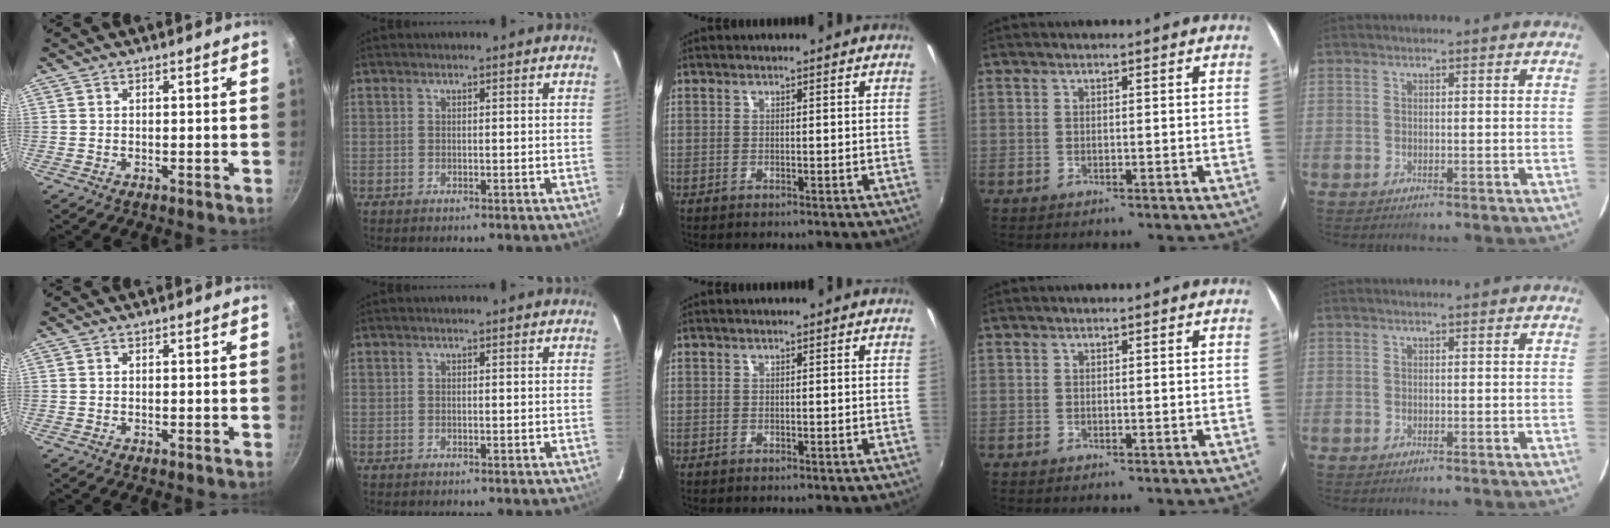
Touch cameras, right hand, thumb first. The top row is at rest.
{}